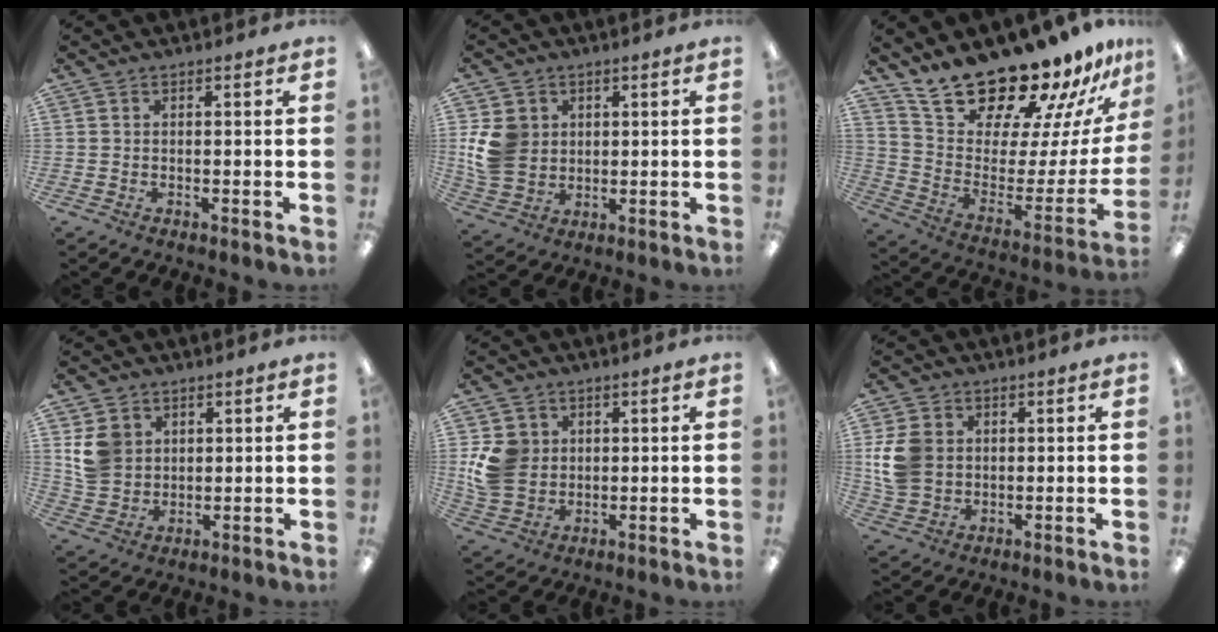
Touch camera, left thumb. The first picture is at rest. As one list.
[{"total": 9.8, "force": [1.9, 8.8, 4.0], "torque": [-0.093, 0.006, 0.040]}, {"total": 19.1, "force": [18.3, 3.3, 4.3], "torque": [-0.086, -0.168, 0.317]}, {"total": 8.3, "force": [3.1, 7.2, 2.8], "torque": [-0.056, 0.007, 0.066]}, {"total": 9.4, "force": [1.5, 8.6, 3.6], "torque": [-0.079, 0.007, 0.035]}, {"total": 10.3, "force": [1.4, 8.6, 5.4], "torque": [-0.117, 0.015, 0.030]}]